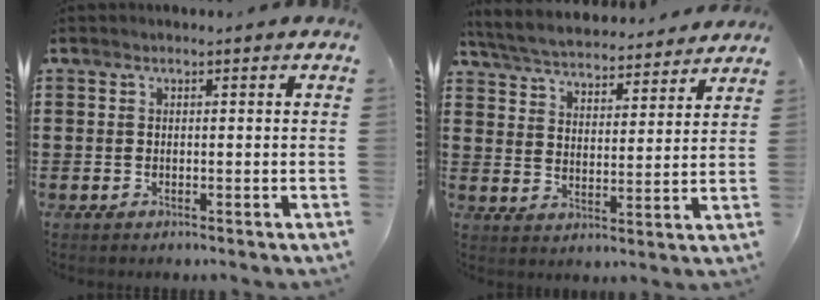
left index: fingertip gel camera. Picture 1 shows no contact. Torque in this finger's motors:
{"motor_torque": [1.07, -1.07, 0.33, 0.06]}